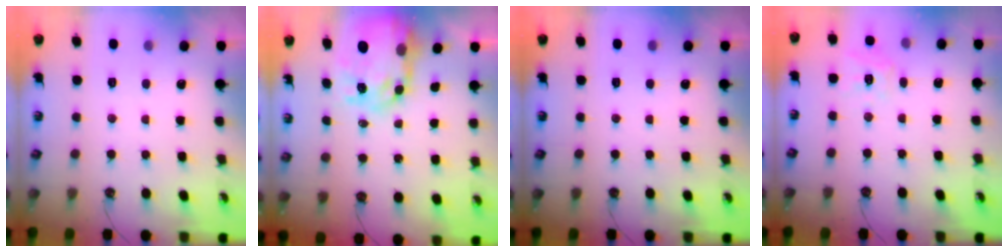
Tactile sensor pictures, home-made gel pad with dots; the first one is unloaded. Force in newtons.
{"total": 11.8, "press": 11.8, "slide": 0.9}
{"total": 0.0}
{"total": 10.3, "press": 10.3, "slide": 1.0}